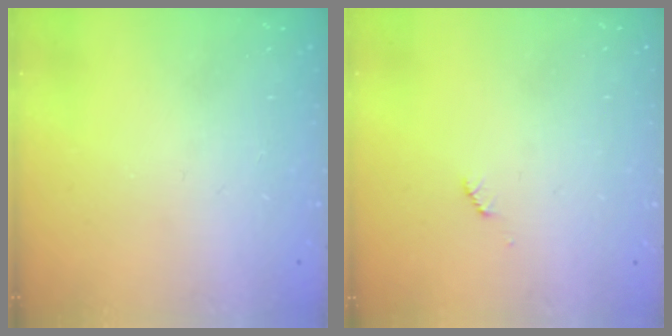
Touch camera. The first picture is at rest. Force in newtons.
{"total": 2.5, "press": 2.5, "slide": 0.4}